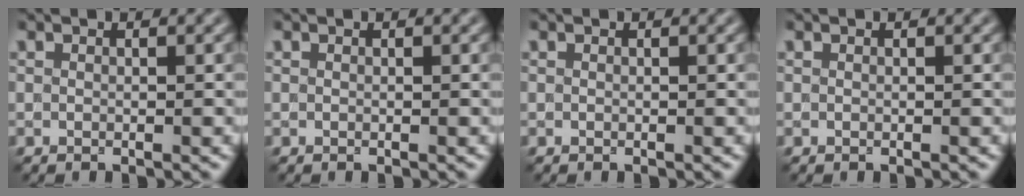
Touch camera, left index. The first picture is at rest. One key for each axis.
{"total": 0.0}
{"total": 0.0}
{"total": 0.0}